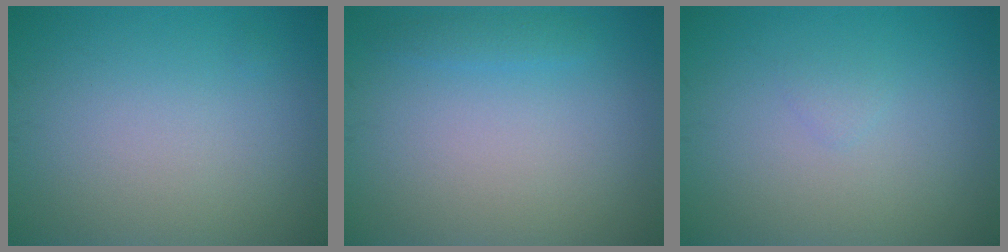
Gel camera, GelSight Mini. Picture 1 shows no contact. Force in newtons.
{"total": 1.0, "press": 1.0, "slide": 0.1}
{"total": 0.6, "press": 0.6, "slide": 0.1}